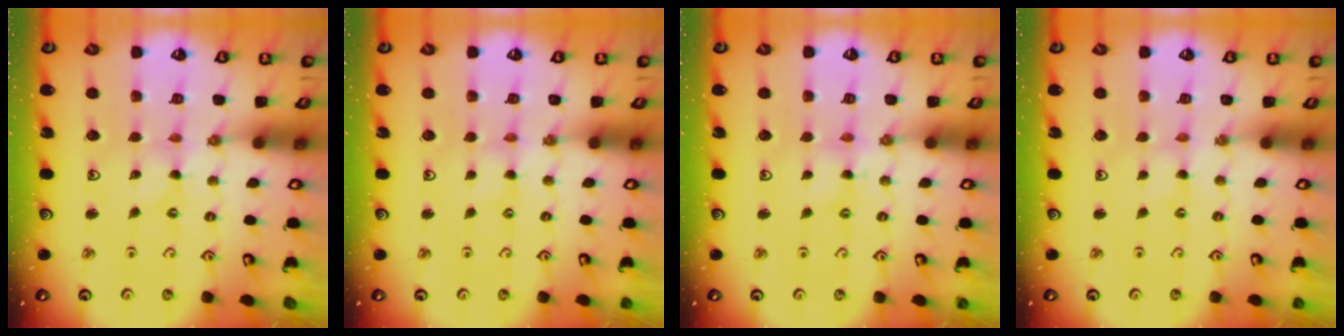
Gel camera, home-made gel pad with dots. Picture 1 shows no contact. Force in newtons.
{"total": 1.2, "press": 1.1, "slide": 0.3}
{"total": 2.3, "press": 2.3, "slide": 0.3}
{"total": 0.0}